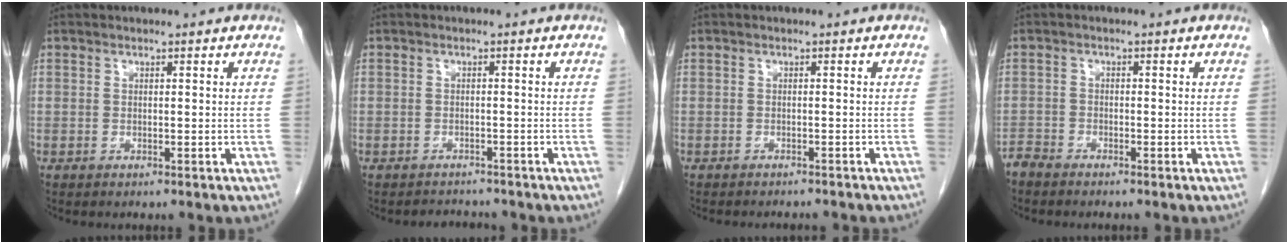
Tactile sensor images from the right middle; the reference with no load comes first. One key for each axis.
{"total": 2.3, "fx": -2.1, "fy": 0.8, "fz": -0.5, "tx": 0.000, "ty": -0.004, "tz": -0.033}
{"total": 5.4, "fx": -5.0, "fy": 0.9, "fz": 1.8, "tx": -0.023, "ty": -0.008, "tz": -0.058}
{"total": 1.9, "fx": -1.9, "fy": 0.2, "fz": 0.1, "tx": -0.003, "ty": -0.005, "tz": -0.038}